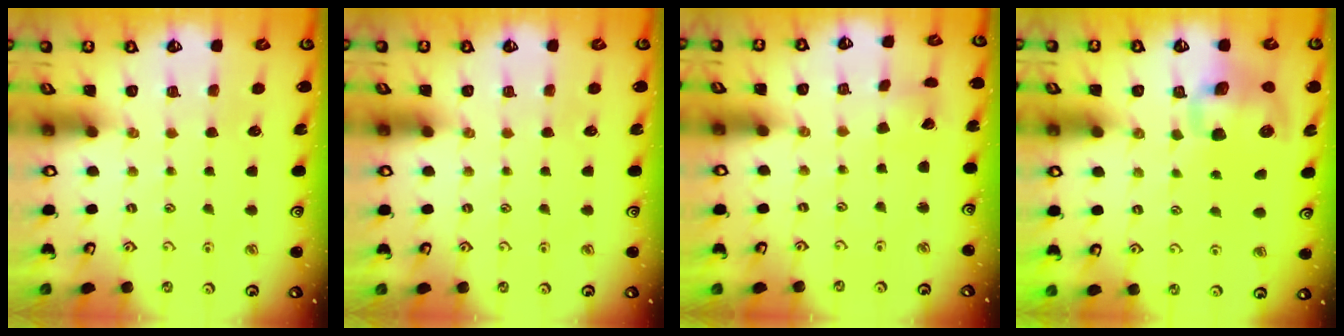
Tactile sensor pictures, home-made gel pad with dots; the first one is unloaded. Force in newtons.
{"total": 0.0}
{"total": 1.8, "press": 1.7, "slide": 0.1}
{"total": 10.5, "press": 10.4, "slide": 1.8}